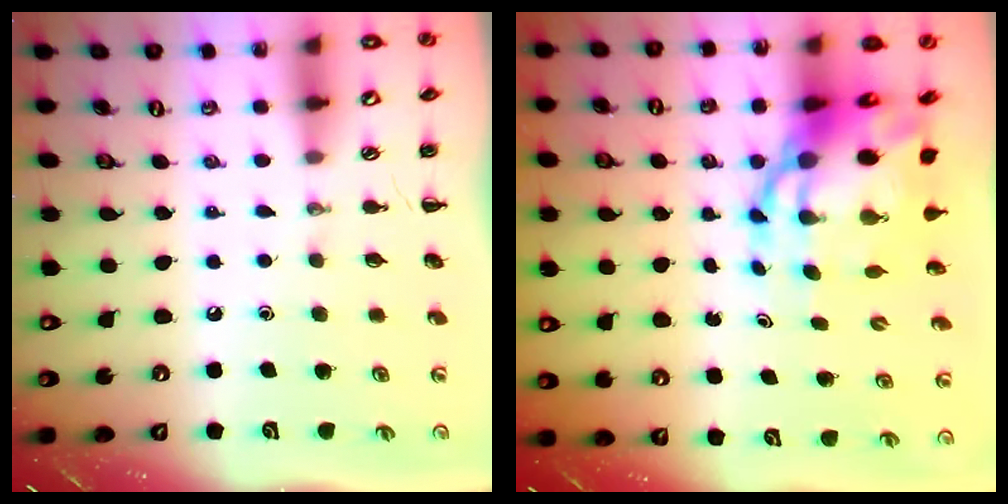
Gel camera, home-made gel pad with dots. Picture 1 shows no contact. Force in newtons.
{"total": 11.5, "press": 11.1, "slide": 2.9}